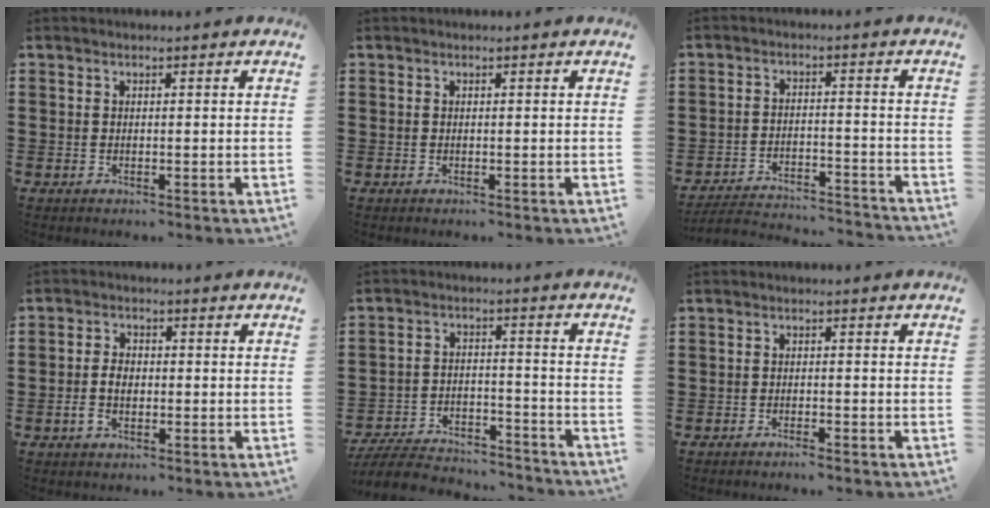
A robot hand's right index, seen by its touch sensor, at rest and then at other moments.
{"total": 0.0}
{"total": 3.9, "force": [-3.8, 0.2, 0.7], "torque": [-0.025, -0.003, -0.083]}
{"total": 3.2, "force": [-0.8, 2.0, 2.3], "torque": [-0.052, 0.001, -0.016]}
{"total": 6.5, "force": [-6.2, 0.9, 1.4], "torque": [-0.037, 0.005, -0.125]}
{"total": 1.1, "force": [-1.0, -0.1, 0.4], "torque": [-0.009, -0.003, -0.018]}